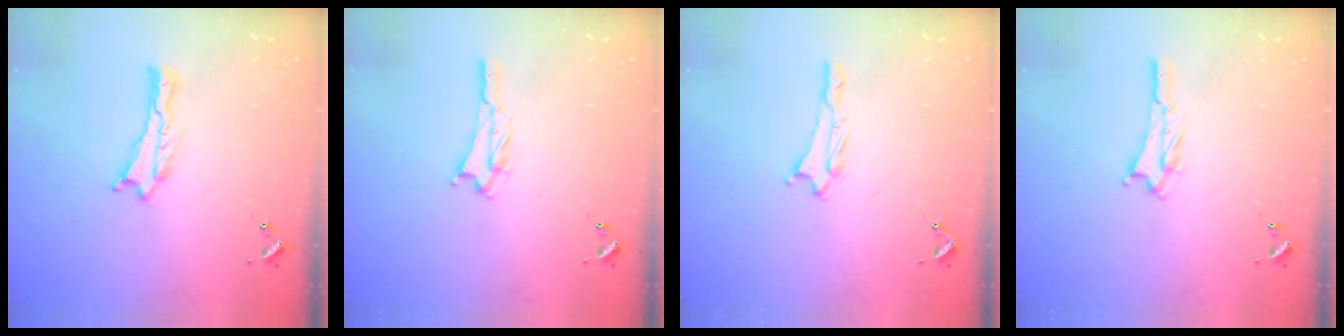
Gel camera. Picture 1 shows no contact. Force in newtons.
{"total": 1.5, "press": 1.5, "slide": 0.3}
{"total": 1.2, "press": 1.2, "slide": 0.1}
{"total": 1.5, "press": 1.5, "slide": 0.3}